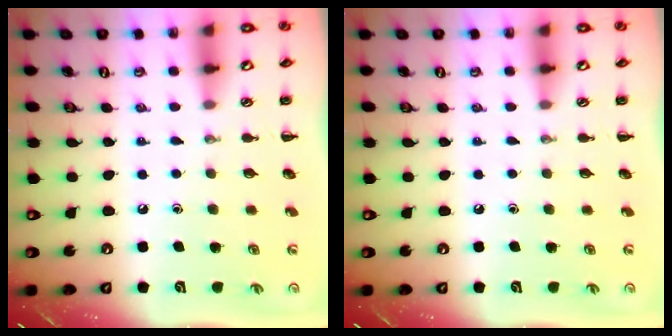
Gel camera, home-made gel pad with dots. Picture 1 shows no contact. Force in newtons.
{"total": 0.0}